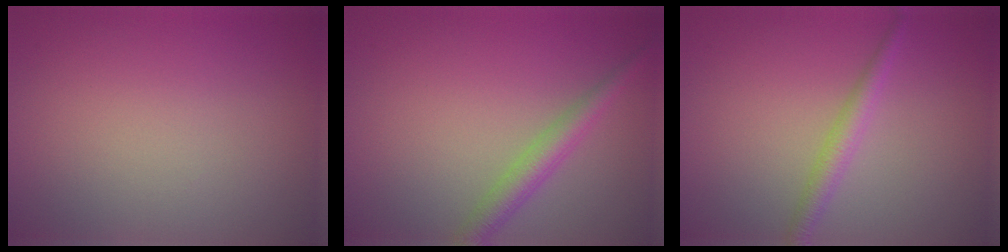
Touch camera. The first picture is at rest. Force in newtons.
{"total": 2.7, "press": 2.7, "slide": 0.1}
{"total": 2.1, "press": 2.1, "slide": 0.0}